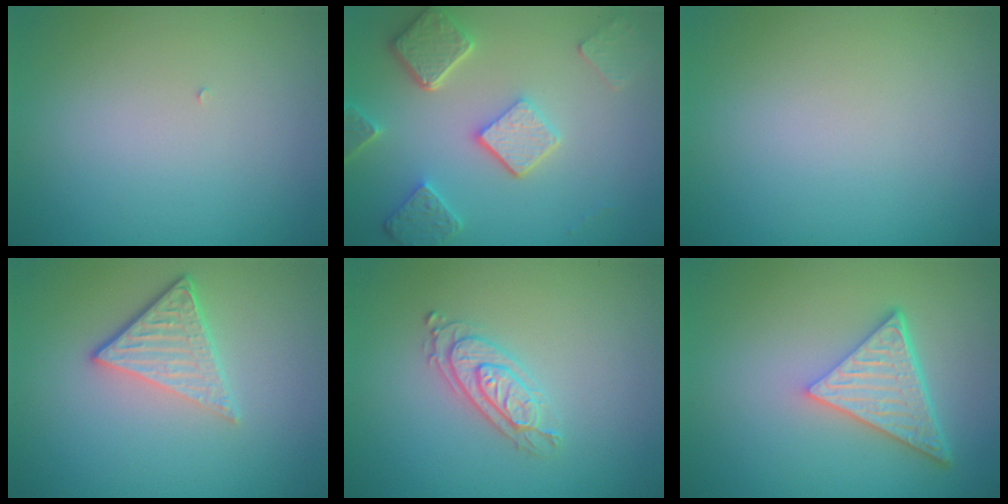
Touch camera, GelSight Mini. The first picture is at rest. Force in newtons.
{"total": 5.3, "press": 4.0, "slide": 3.5}
{"total": 0.0}
{"total": 3.7, "press": 2.7, "slide": 2.6}
{"total": 2.6, "press": 2.3, "slide": 1.3}
{"total": 5.3, "press": 3.9, "slide": 3.6}